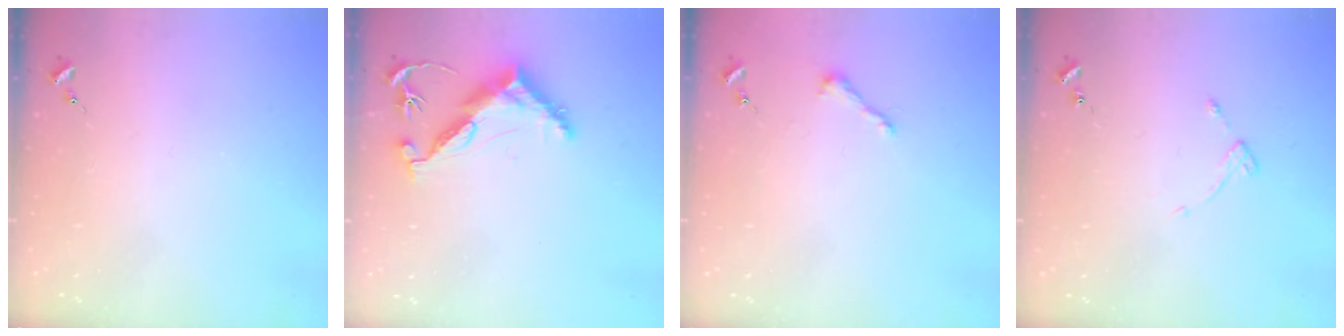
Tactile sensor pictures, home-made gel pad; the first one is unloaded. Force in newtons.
{"total": 11.7, "press": 11.7, "slide": 1.0}
{"total": 3.9, "press": 3.9, "slide": 0.3}
{"total": 4.8, "press": 4.7, "slide": 0.5}